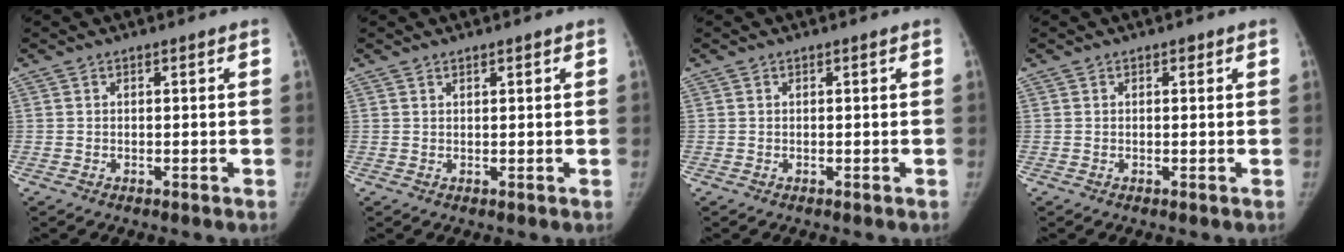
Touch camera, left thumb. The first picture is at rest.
{"total": 0.9, "force": [0.7, 0.3, 0.5], "torque": [-0.006, -0.003, 0.011]}
{"total": 0.0}
{"total": 0.7, "force": [0.4, 0.4, 0.4], "torque": [0.000, 0.000, 0.003]}